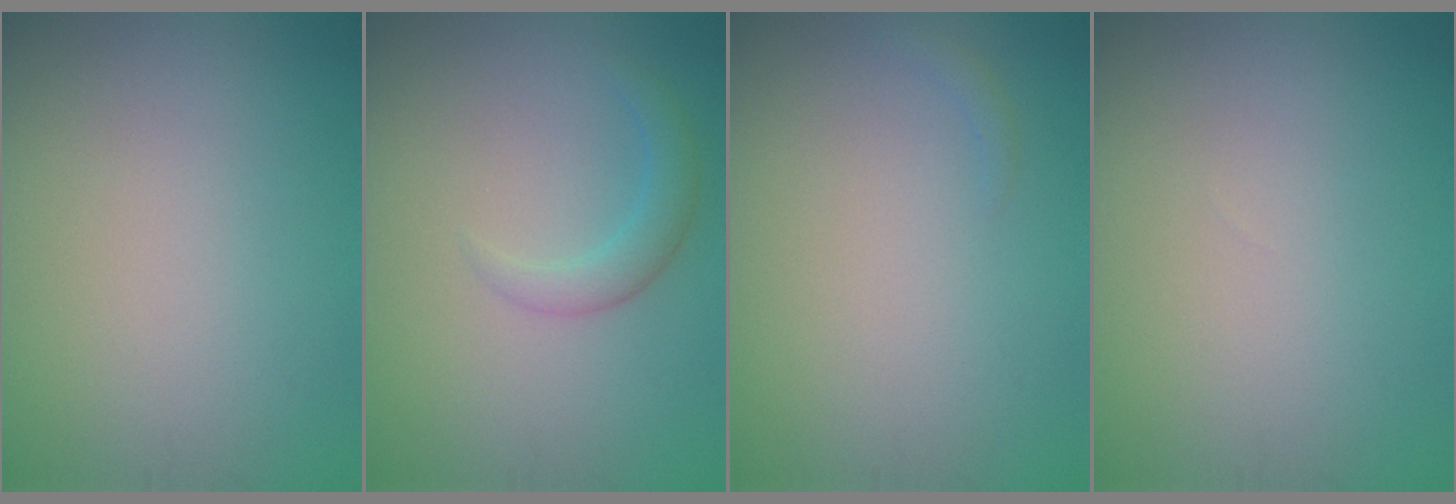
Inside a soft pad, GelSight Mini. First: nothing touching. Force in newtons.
{"total": 2.0, "press": 2.0, "slide": 0.2}
{"total": 0.5, "press": 0.5, "slide": 0.1}
{"total": 0.0}